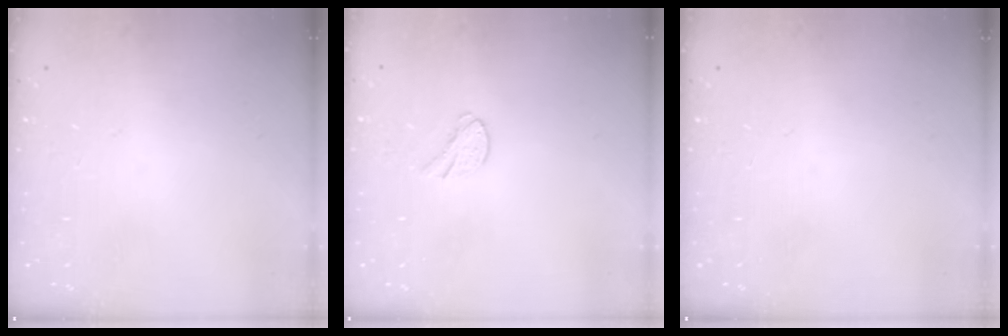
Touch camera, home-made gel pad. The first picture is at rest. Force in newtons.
{"total": 5.8, "press": 5.8, "slide": 0.6}
{"total": 0.0}